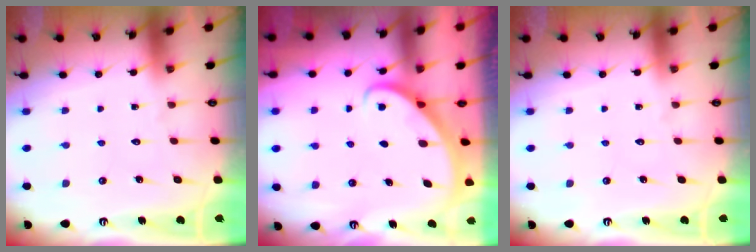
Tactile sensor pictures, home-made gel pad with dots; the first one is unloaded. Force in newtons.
{"total": 2.8, "press": 2.8, "slide": 0.2}
{"total": 0.0}